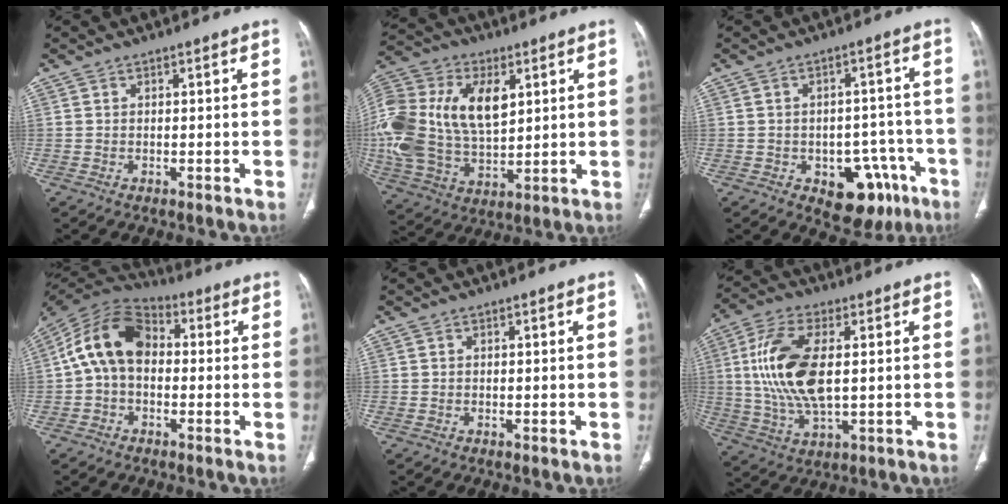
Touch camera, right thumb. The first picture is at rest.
{"total": 26.1, "force": [5.2, 16.0, 19.9], "torque": [-0.438, 0.010, 0.098]}
{"total": 12.0, "force": [-5.8, 7.4, 7.4], "torque": [-0.051, 0.036, -0.067]}
{"total": 13.1, "force": [0.4, 9.1, 9.5], "torque": [-0.161, 0.037, -0.009]}
{"total": 0.0}
{"total": 15.7, "force": [1.8, 7.3, 13.8], "torque": [-0.288, -0.003, 0.037]}